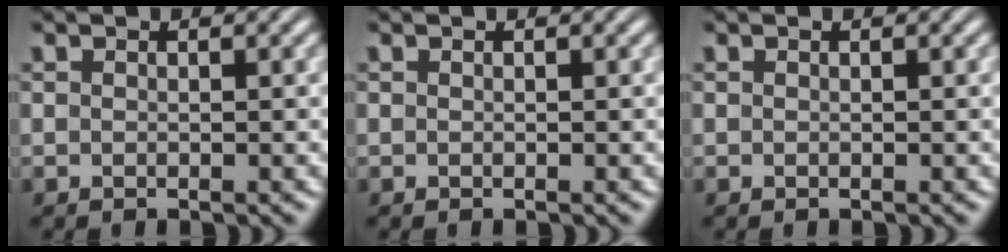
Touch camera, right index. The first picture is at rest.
{"total": 0.0}
{"total": 0.0}